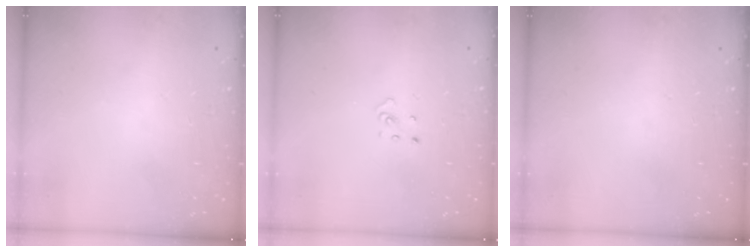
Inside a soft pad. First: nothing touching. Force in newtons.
{"total": 1.9, "press": 1.9, "slide": 0.1}
{"total": 0.0}